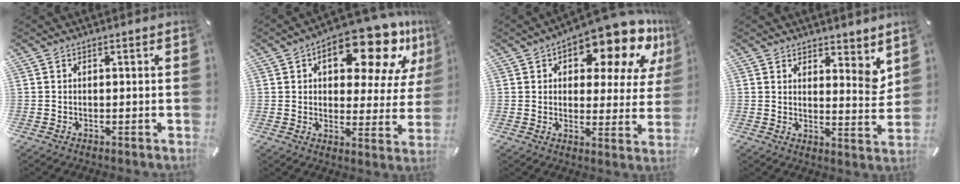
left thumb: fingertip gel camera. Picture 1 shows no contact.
{"total": 17.9, "force": [10.5, 8.2, 12.0], "torque": [-0.153, -0.064, 0.167]}
{"total": 15.4, "force": [11.3, 5.8, 8.8], "torque": [-0.120, -0.088, 0.184]}
{"total": 5.9, "force": [4.1, 3.3, 2.7], "torque": [-0.016, -0.037, 0.067]}